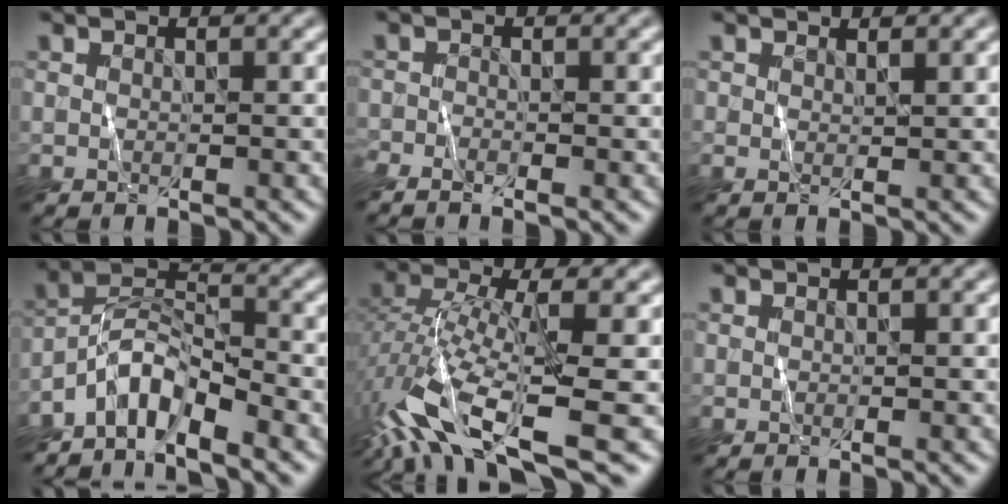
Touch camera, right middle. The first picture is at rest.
{"total": 1.8, "force": [-1.6, 0.0, 0.7], "torque": [-0.019, -0.006, -0.036]}
{"total": 1.0, "force": [0.4, -0.6, -0.7], "torque": [0.006, -0.002, 0.009]}
{"total": 4.5, "force": [-3.9, 0.9, 2.1], "torque": [-0.038, 0.010, -0.082]}
{"total": 10.5, "force": [-5.8, 3.3, 8.2], "torque": [-0.174, -0.012, -0.108]}
{"total": 0.0}